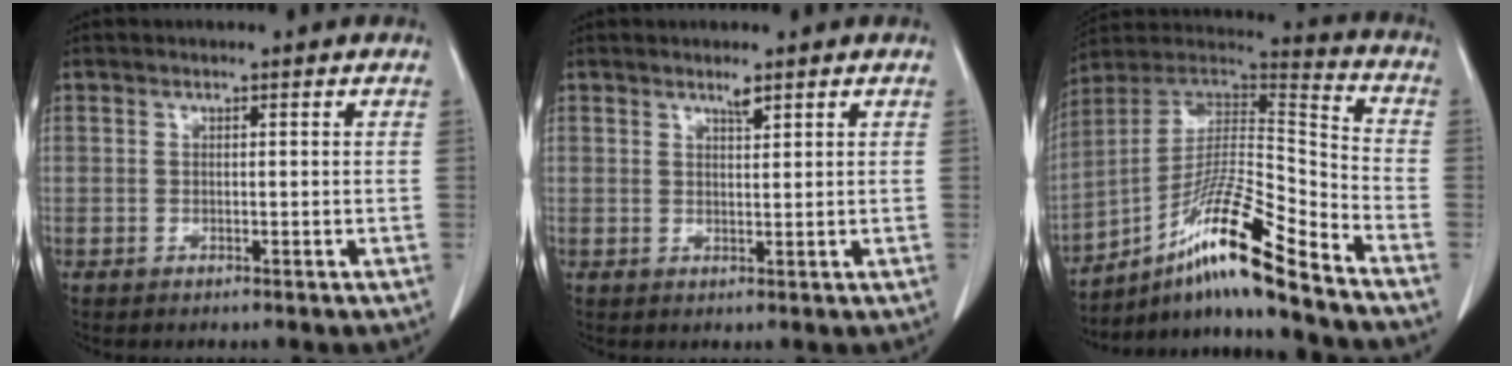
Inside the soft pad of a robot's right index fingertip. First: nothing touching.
{"total": 1.4, "force": [1.1, 0.1, 0.8], "torque": [-0.018, -0.002, 0.021]}
{"total": 17.4, "force": [-11.4, 0.7, 13.1], "torque": [-0.242, 0.012, -0.195]}